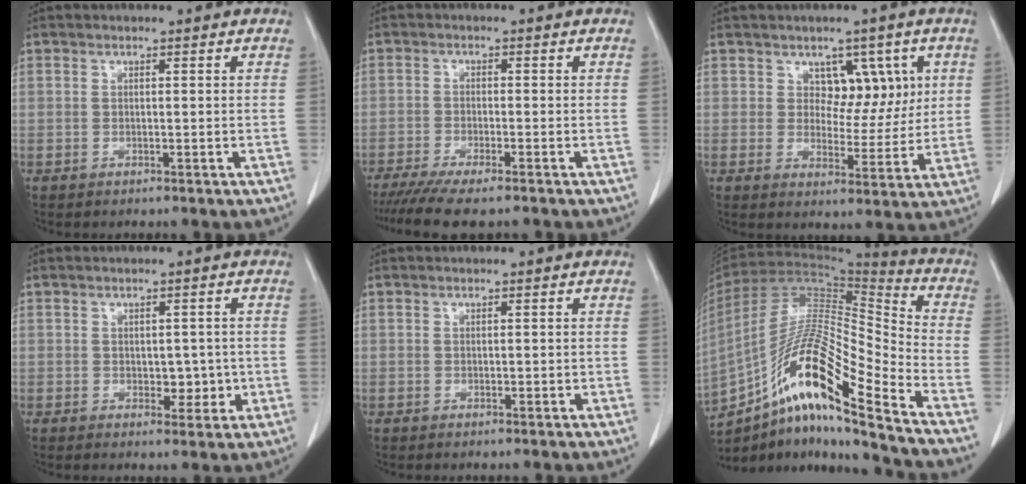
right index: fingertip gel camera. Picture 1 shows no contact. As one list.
[{"total": 8.9, "force": [-7.3, 0.7, 5.0], "torque": [-0.071, -0.018, -0.115]}, {"total": 6.1, "force": [2.5, 4.2, 3.7], "torque": [-0.032, 0.008, 0.039]}, {"total": 3.6, "force": [-0.4, 2.4, 2.7], "torque": [-0.025, 0.002, 0.001]}, {"total": 0.8, "force": [-0.1, 0.5, 0.6], "torque": [-0.006, 0.000, 0.000]}, {"total": 19.7, "force": [-12.8, 1.0, 14.9], "torque": [-0.297, -0.002, -0.233]}]